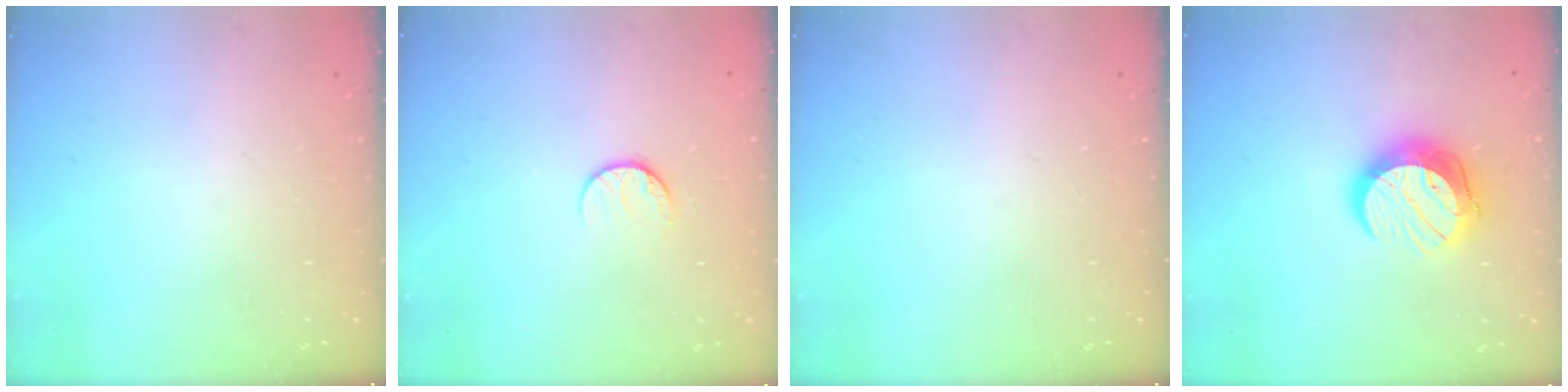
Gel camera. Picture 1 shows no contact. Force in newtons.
{"total": 8.5, "press": 8.5, "slide": 0.8}
{"total": 0.0}
{"total": 12.4, "press": 12.4, "slide": 0.5}